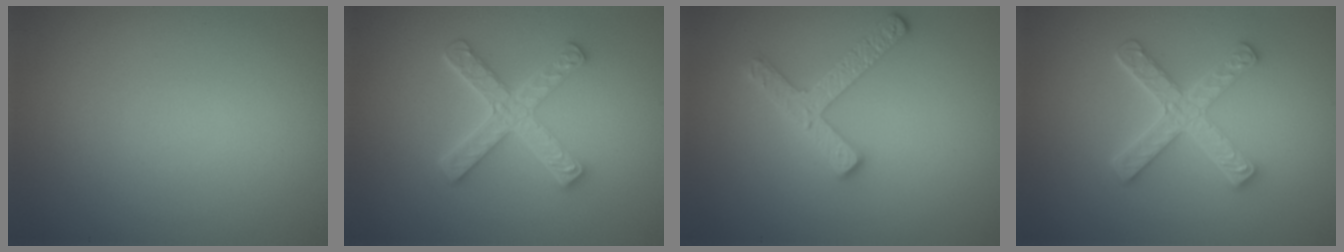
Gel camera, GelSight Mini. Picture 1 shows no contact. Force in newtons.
{"total": 4.9, "press": 3.7, "slide": 3.2}
{"total": 2.9, "press": 2.8, "slide": 0.6}
{"total": 4.9, "press": 3.7, "slide": 3.2}